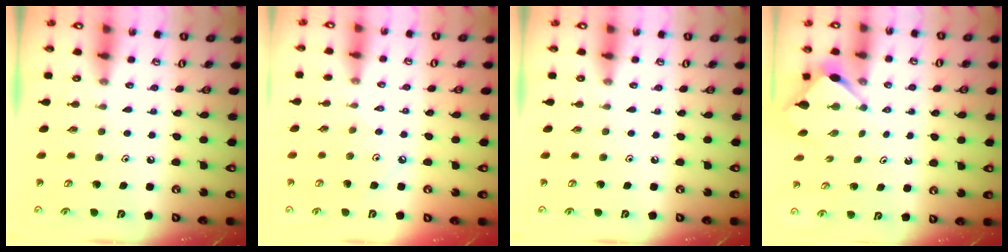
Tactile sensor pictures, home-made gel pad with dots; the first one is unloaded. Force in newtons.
{"total": 2.8, "press": 2.8, "slide": 0.1}
{"total": 0.0}
{"total": 3.6, "press": 3.5, "slide": 0.3}